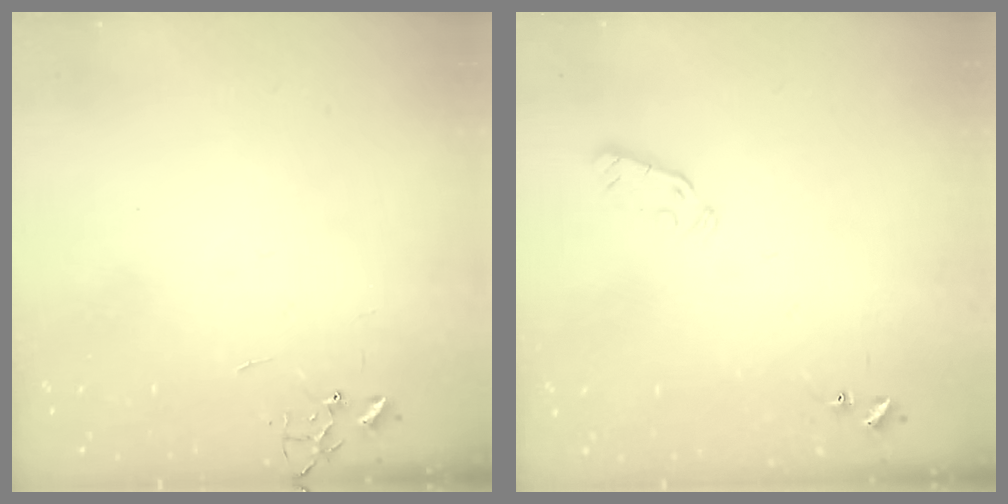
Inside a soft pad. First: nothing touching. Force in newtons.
{"total": 4.1, "press": 4.0, "slide": 0.7}